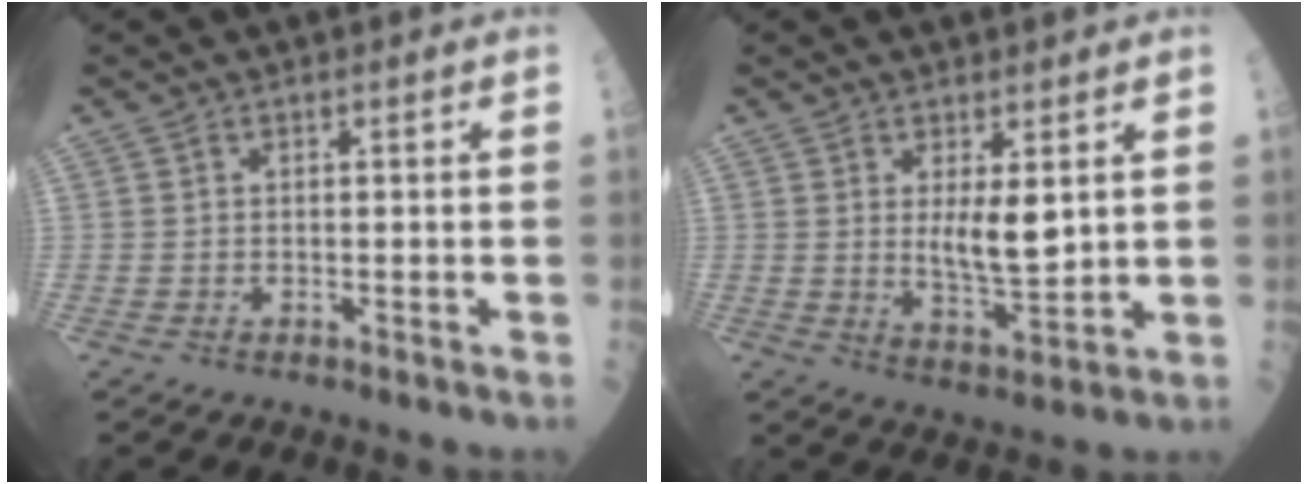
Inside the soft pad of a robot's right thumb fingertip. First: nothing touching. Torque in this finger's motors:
{"motor_torque": [0.04, 0.05, 0.36, 0.16, 0.15]}